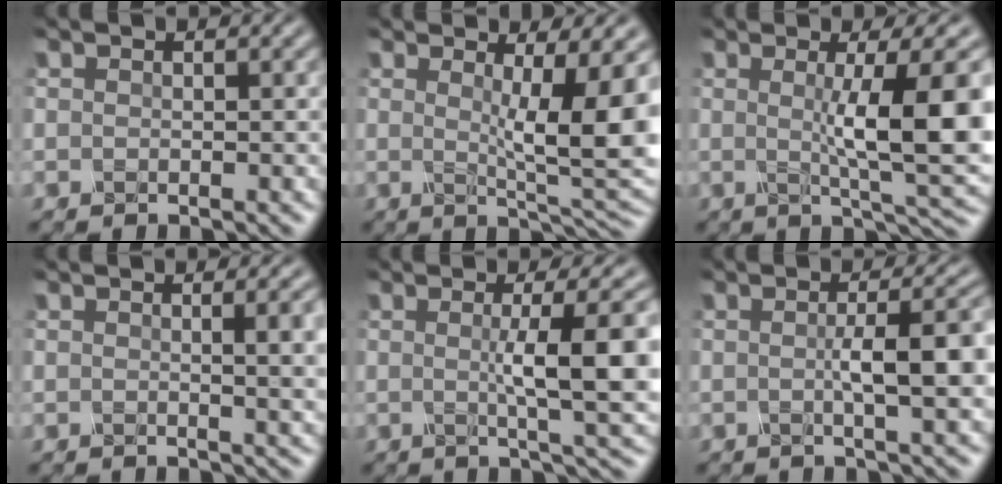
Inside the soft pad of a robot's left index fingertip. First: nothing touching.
{"total": 7.1, "force": [1.3, 1.4, 6.9], "torque": [-0.102, -0.013, 0.024]}
{"total": 8.4, "force": [0.5, 1.4, 8.3], "torque": [-0.117, -0.001, 0.009]}
{"total": 3.8, "force": [0.8, 1.2, 3.5], "torque": [-0.044, -0.002, 0.018]}
{"total": 7.0, "force": [0.3, 1.1, 6.9], "torque": [-0.099, 0.003, 0.005]}
{"total": 4.9, "force": [-0.4, 1.0, 4.8], "torque": [-0.085, 0.002, -0.006]}